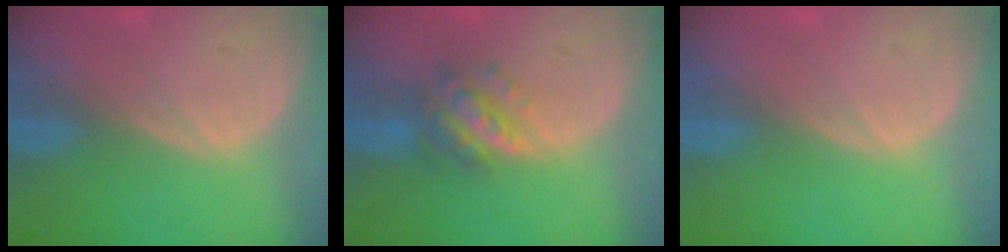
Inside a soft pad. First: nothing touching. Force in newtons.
{"total": 5.9, "press": 5.3, "slide": 2.7}
{"total": 0.0}